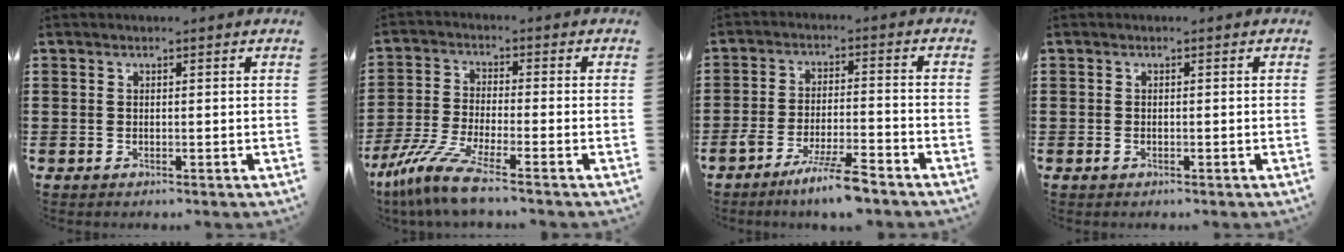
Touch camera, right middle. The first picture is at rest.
{"total": 8.0, "force": [-6.1, 0.6, 5.2], "torque": [-0.121, -0.017, -0.121]}
{"total": 7.1, "force": [-5.7, 0.3, 4.3], "torque": [-0.087, -0.011, -0.104]}
{"total": 0.7, "force": [-0.4, 0.3, 0.5], "torque": [-0.020, -0.008, -0.009]}